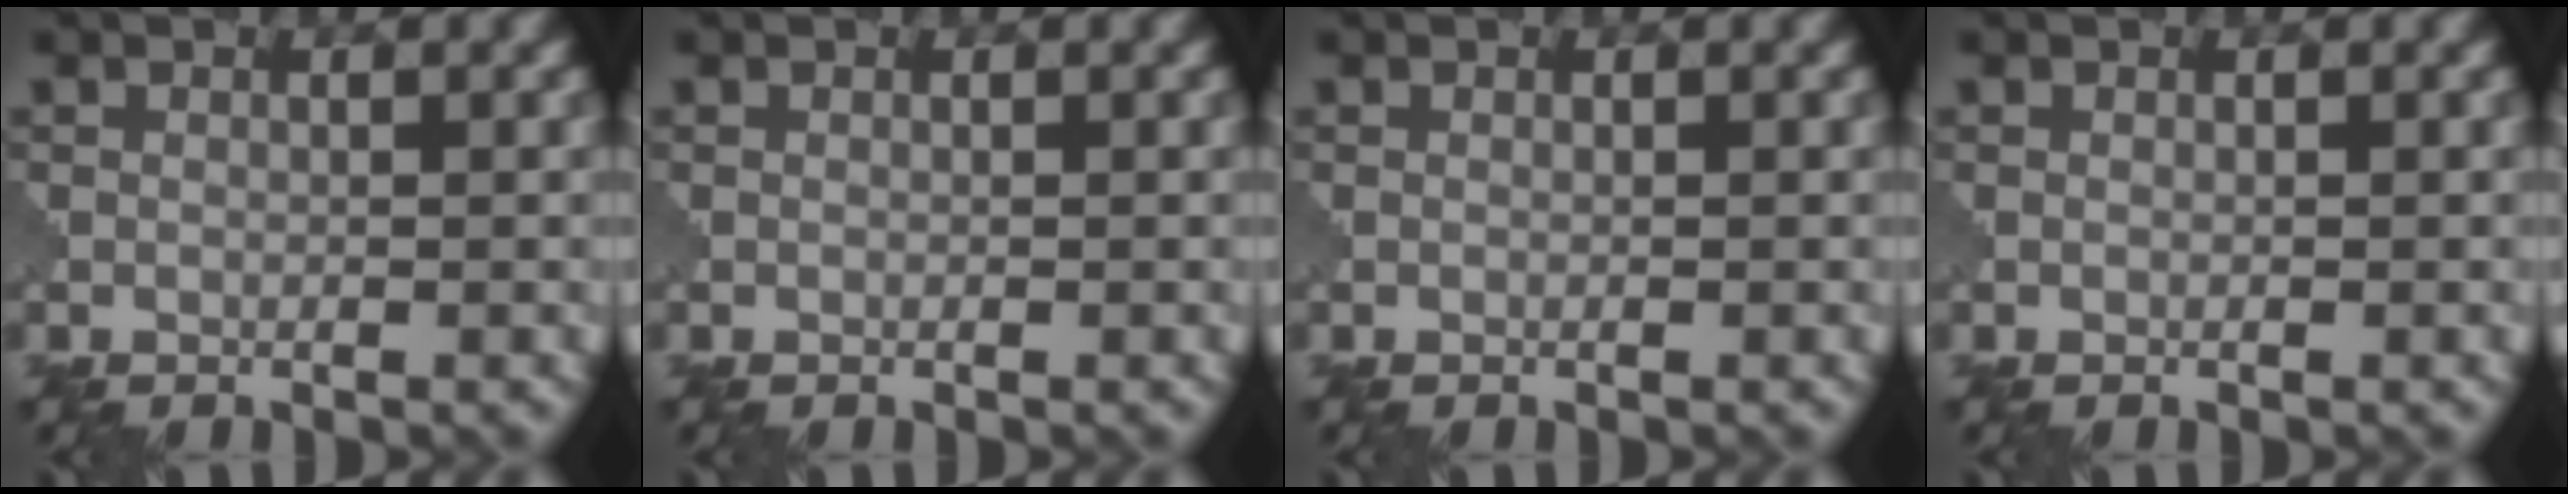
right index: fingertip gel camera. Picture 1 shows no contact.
{"total": 0.0}
{"total": 0.0}
{"total": 0.0}